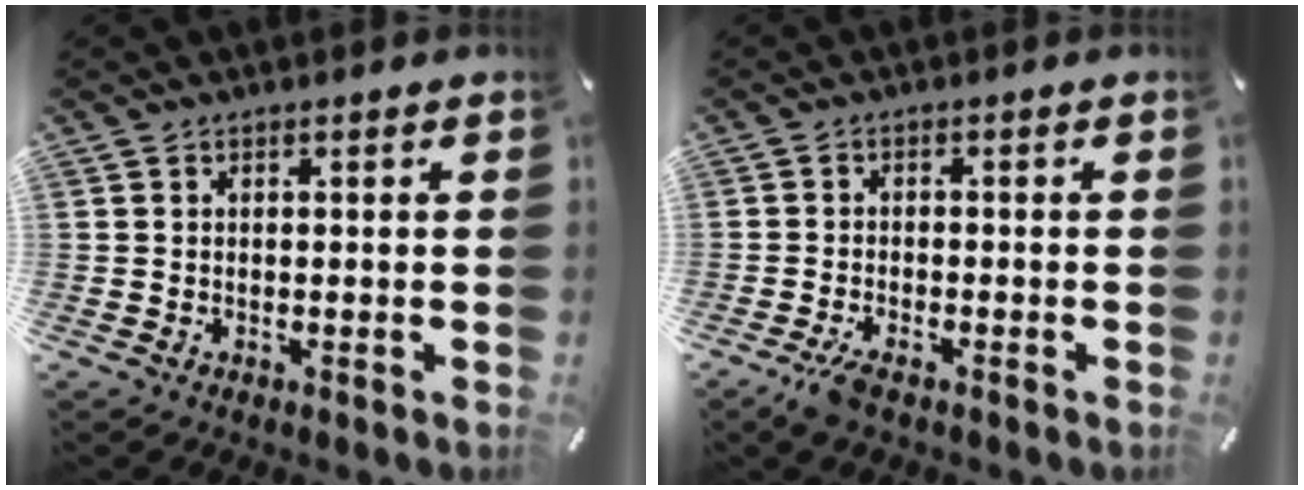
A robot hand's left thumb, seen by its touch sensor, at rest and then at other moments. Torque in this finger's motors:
{"motor_torque": [-0.34, 0.69, 0.36, 0.33, 0.02]}